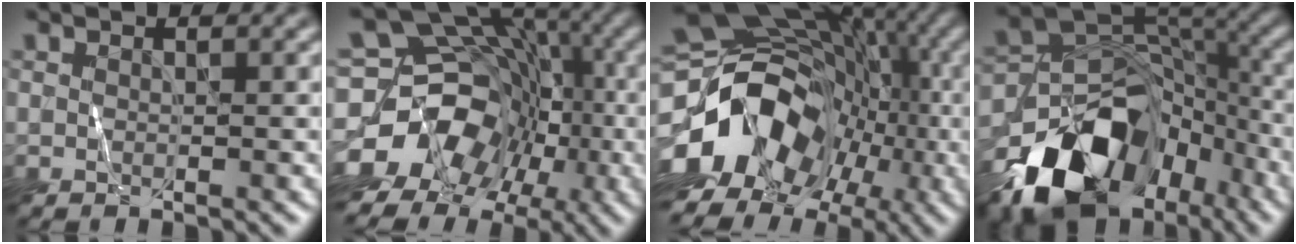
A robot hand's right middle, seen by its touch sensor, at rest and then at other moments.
{"total": 15.1, "force": [-6.9, 12.1, 6.0], "torque": [-0.101, -0.014, -0.120]}
{"total": 14.7, "force": [-4.4, 10.9, 8.7], "torque": [-0.166, -0.022, -0.074]}
{"total": 13.9, "force": [-8.6, 8.3, 7.1], "torque": [-0.140, -0.011, -0.147]}